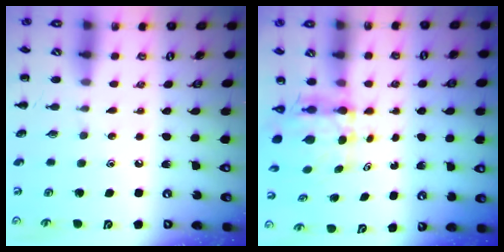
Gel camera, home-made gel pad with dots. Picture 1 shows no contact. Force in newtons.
{"total": 5.3, "press": 5.1, "slide": 1.5}